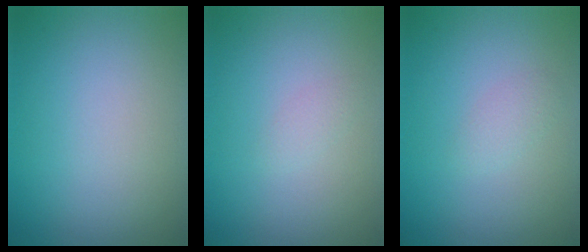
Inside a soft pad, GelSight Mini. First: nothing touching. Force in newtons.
{"total": 0.7, "press": 0.7, "slide": 0.1}
{"total": 1.0, "press": 1.0, "slide": 0.1}